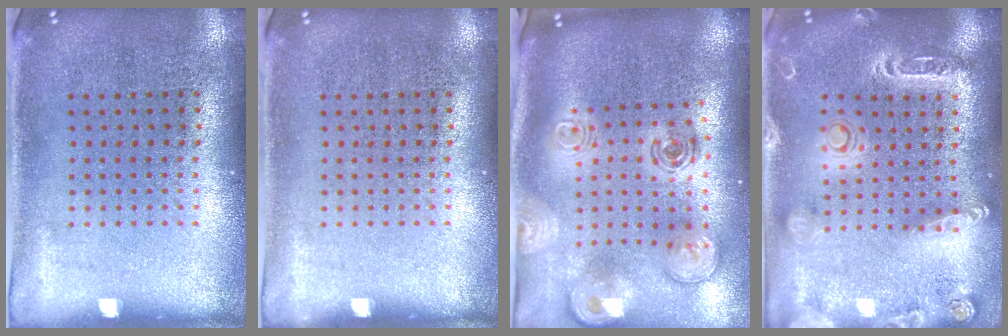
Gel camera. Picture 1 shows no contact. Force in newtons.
{"total": 0.0}
{"total": 3.1, "press": 2.1, "slide": 2.2}
{"total": 2.0, "press": 1.9, "slide": 0.5}